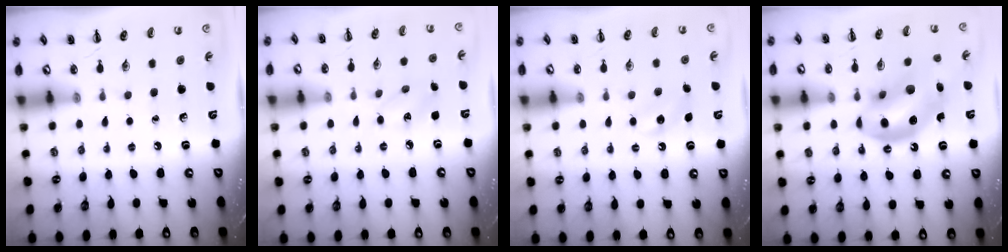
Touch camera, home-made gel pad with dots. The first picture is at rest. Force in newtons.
{"total": 5.2, "press": 5.0, "slide": 1.4}
{"total": 5.7, "press": 5.5, "slide": 1.6}
{"total": 15.5, "press": 14.9, "slide": 4.2}